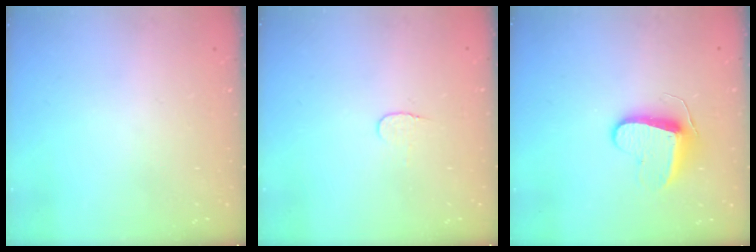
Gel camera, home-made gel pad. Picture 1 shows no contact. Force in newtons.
{"total": 3.9, "press": 3.9, "slide": 0.2}
{"total": 9.0, "press": 9.0, "slide": 0.3}